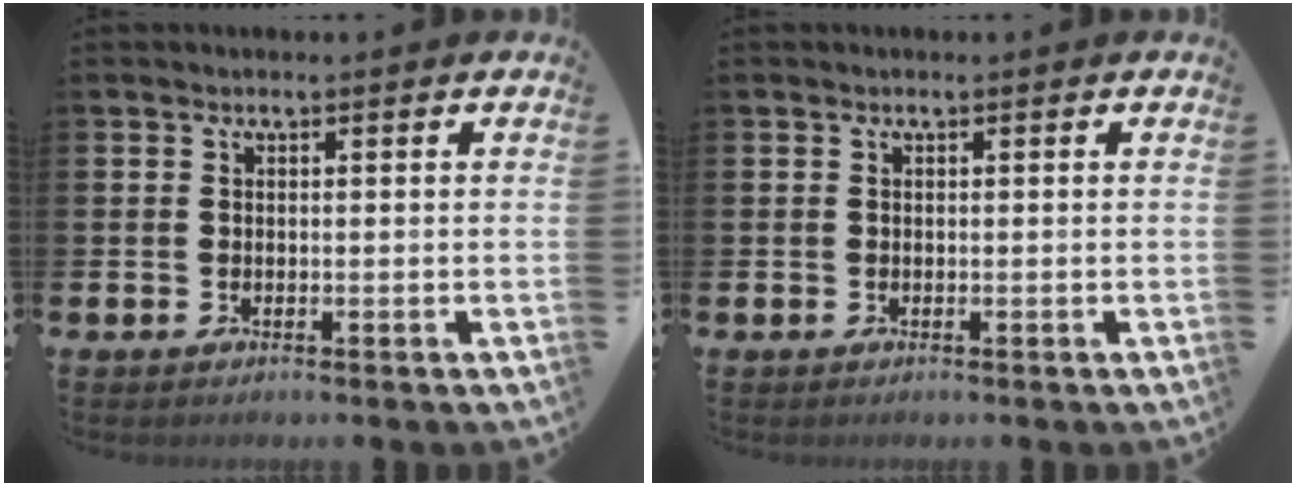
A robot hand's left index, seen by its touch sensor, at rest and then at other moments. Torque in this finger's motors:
{"motor_torque": [-0.05, 0.02, 0.01, 0.01]}